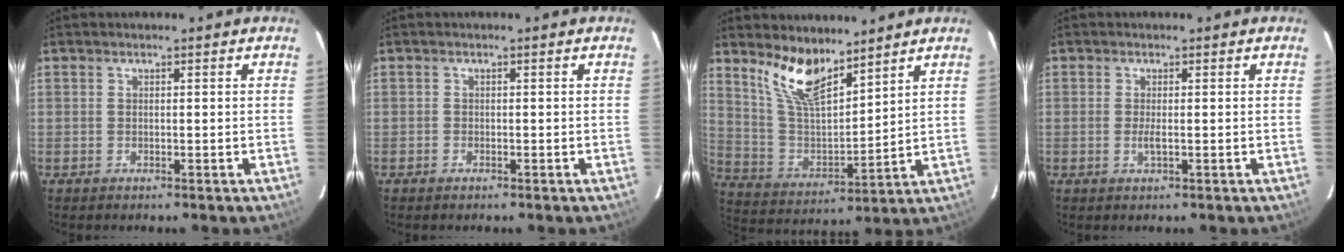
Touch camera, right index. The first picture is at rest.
{"total": 0.7, "force": [-0.6, 0.4, 0.1], "torque": [-0.003, 0.001, -0.011]}
{"total": 11.9, "force": [8.7, 4.4, 6.8], "torque": [-0.136, 0.001, 0.178]}
{"total": 1.6, "force": [-0.2, 0.2, 1.6], "torque": [-0.033, -0.004, -0.005]}